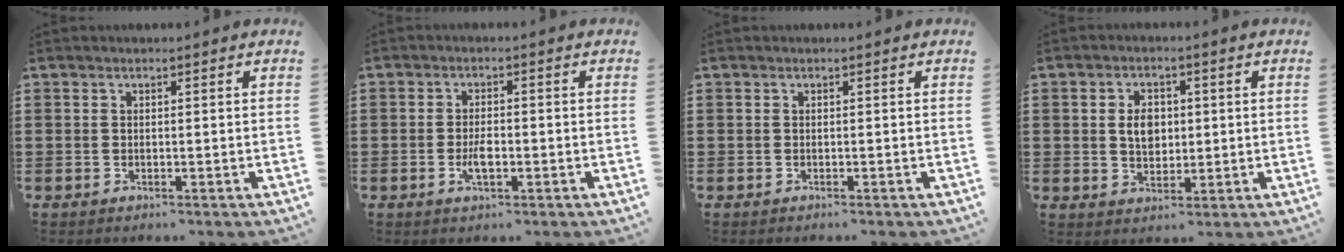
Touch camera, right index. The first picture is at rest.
{"total": 3.2, "force": [-0.9, 1.2, 2.8], "torque": [-0.058, 0.000, -0.017]}
{"total": 0.0}
{"total": 4.2, "force": [0.4, 3.0, 2.9], "torque": [-0.058, 0.010, 0.003]}